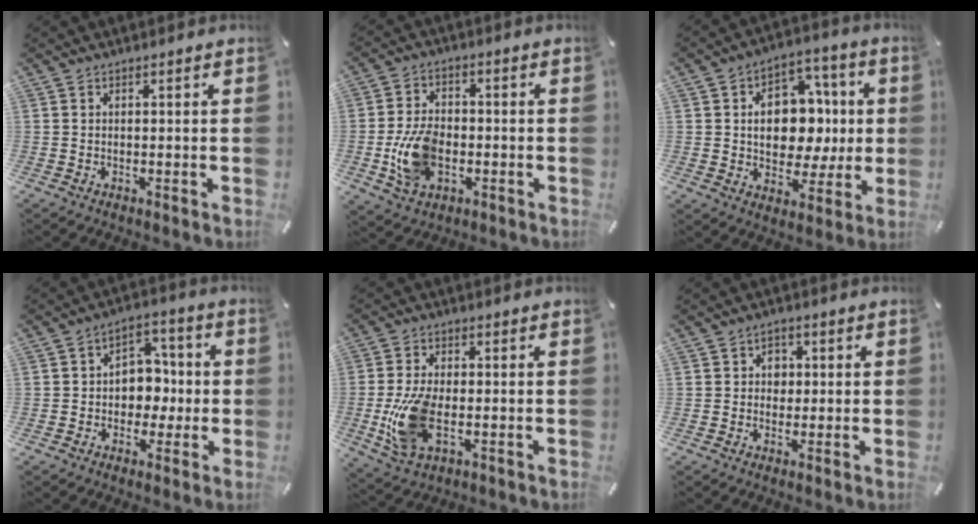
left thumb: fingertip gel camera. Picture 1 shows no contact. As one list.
[{"total": 11.7, "force": [-2.7, 7.9, 8.2], "torque": [-0.167, 0.005, -0.043]}, {"total": 13.3, "force": [0.3, 10.7, 7.8], "torque": [-0.099, -0.001, 0.015]}, {"total": 7.6, "force": [-1.2, 6.7, 3.3], "torque": [-0.037, 0.011, -0.023]}, {"total": 12.4, "force": [-2.2, 6.8, 10.2], "torque": [-0.219, -0.011, -0.031]}, {"total": 3.3, "force": [-0.1, 3.0, 1.4], "torque": [-0.007, -0.002, -0.009]}]